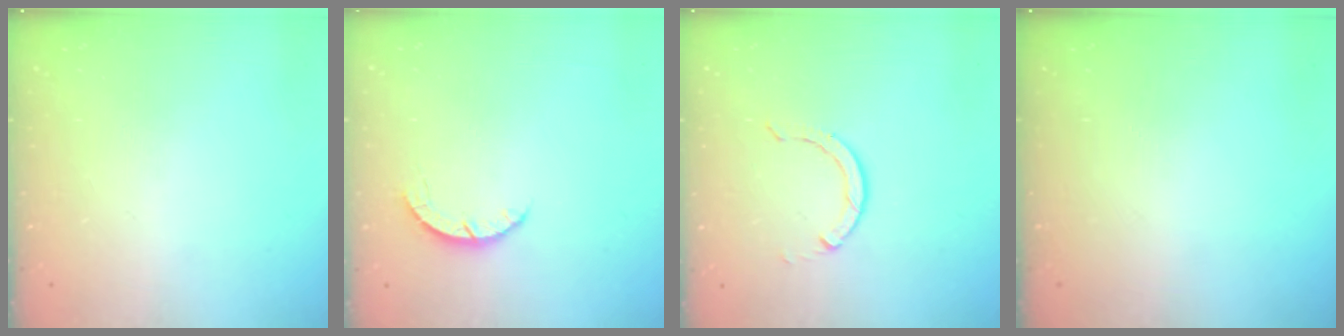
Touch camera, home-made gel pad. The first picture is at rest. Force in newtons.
{"total": 2.8, "press": 2.8, "slide": 0.4}
{"total": 2.9, "press": 2.9, "slide": 0.4}
{"total": 0.0}